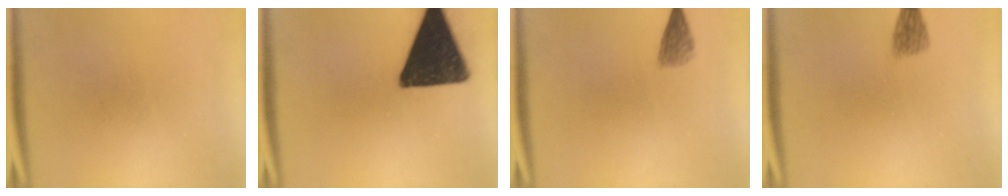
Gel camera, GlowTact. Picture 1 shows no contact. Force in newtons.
{"total": 18.8}
{"total": 2.2}
{"total": 2.4}